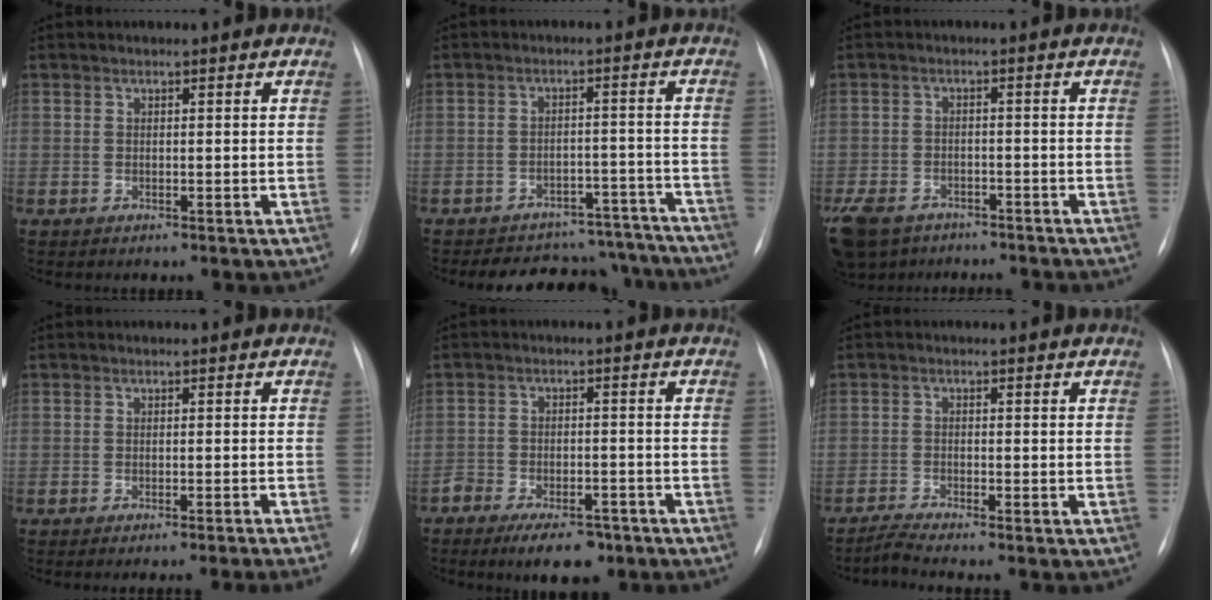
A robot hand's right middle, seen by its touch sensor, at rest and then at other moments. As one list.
[{"total": 15.2, "force": [-14.1, 5.3, 2.6], "torque": [-0.023, 0.033, -0.168]}, {"total": 12.9, "force": [-9.6, 7.0, 5.1], "torque": [-0.138, -0.012, -0.138]}, {"total": 6.4, "force": [-5.4, -1.8, 2.9], "torque": [-0.010, -0.005, -0.069]}, {"total": 7.5, "force": [-5.6, 3.2, 4.0], "torque": [-0.062, 0.004, -0.086]}, {"total": 2.2, "force": [-2.0, -1.0, 0.0], "torque": [-0.010, -0.015, -0.042]}]